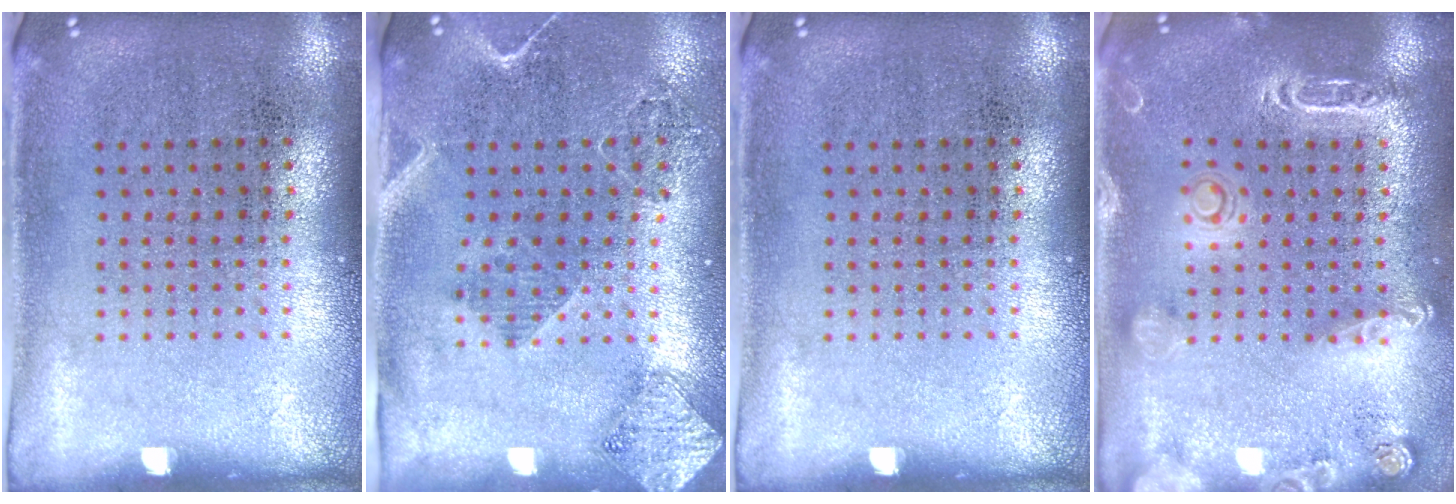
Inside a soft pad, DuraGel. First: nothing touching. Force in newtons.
{"total": 1.8, "press": 1.7, "slide": 0.8}
{"total": 0.0}
{"total": 2.1, "press": 2.0, "slide": 0.6}